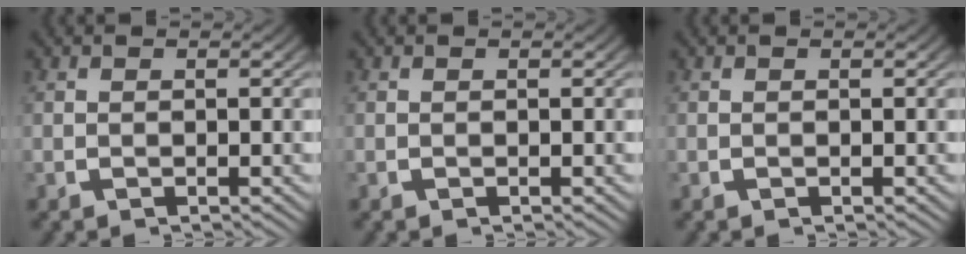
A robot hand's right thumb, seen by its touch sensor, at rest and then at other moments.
{"total": 0.0}
{"total": 0.0}